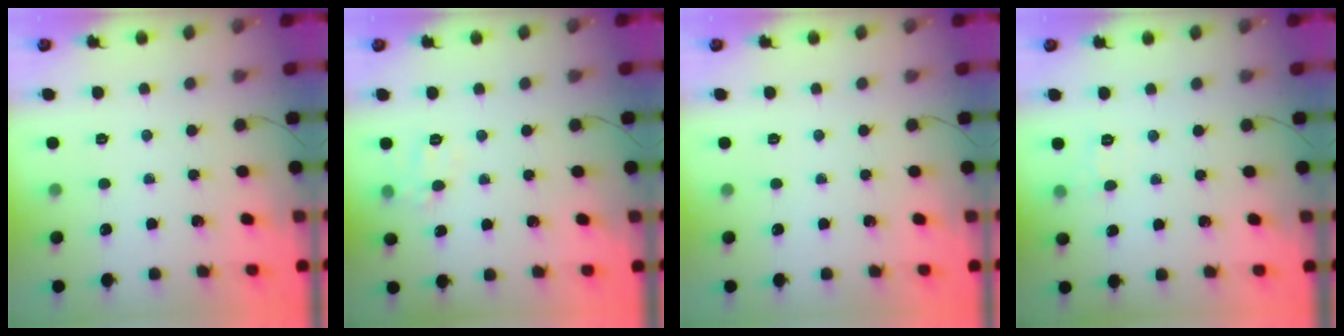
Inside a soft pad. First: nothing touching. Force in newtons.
{"total": 6.9, "press": 6.8, "slide": 1.0}
{"total": 0.0}
{"total": 4.4, "press": 4.2, "slide": 1.4}